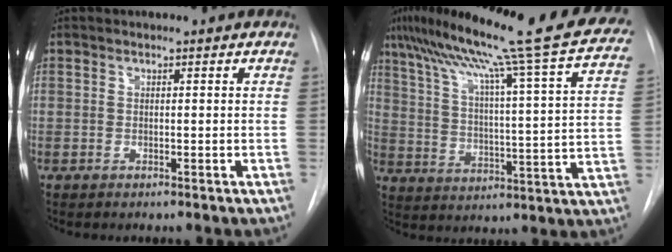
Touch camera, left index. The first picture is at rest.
{"total": 29.9, "force": [23.0, 1.0, 19.1], "torque": [-0.287, -0.012, 0.308]}